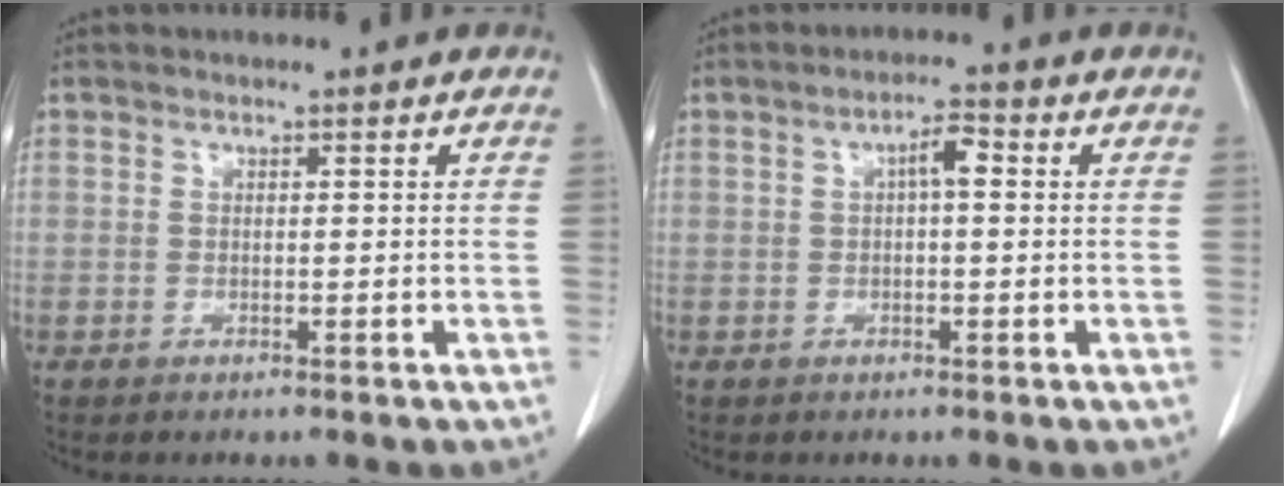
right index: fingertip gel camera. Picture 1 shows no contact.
{"total": 3.2, "force": [0.6, 0.8, 3.0], "torque": [-0.050, 0.010, 0.006]}